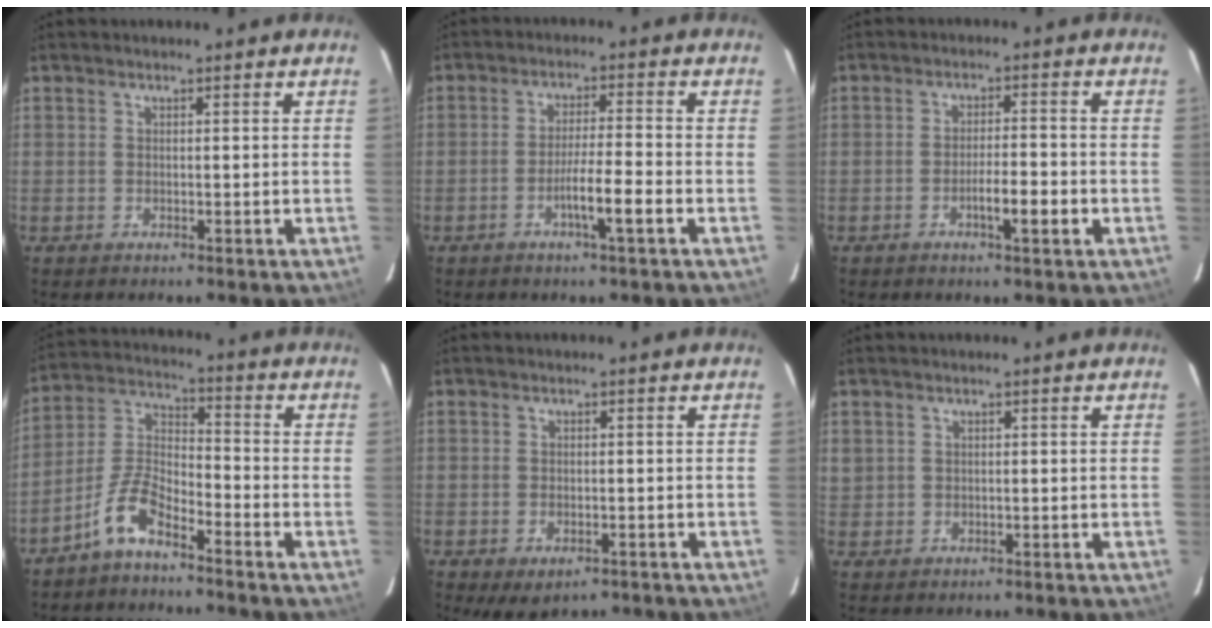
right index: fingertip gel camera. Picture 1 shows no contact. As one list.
[{"total": 5.7, "force": [-2.4, -0.3, 5.1], "torque": [-0.088, -0.004, -0.044]}, {"total": 4.6, "force": [-1.8, 0.4, 4.2], "torque": [-0.066, 0.000, -0.030]}, {"total": 7.1, "force": [-5.2, 1.9, 4.5], "torque": [-0.107, 0.009, -0.108]}, {"total": 4.4, "force": [-2.8, 2.4, 2.4], "torque": [-0.036, -0.006, -0.032]}, {"total": 1.4, "force": [0.5, 1.3, 0.3], "torque": [0.001, 0.010, 0.010]}]